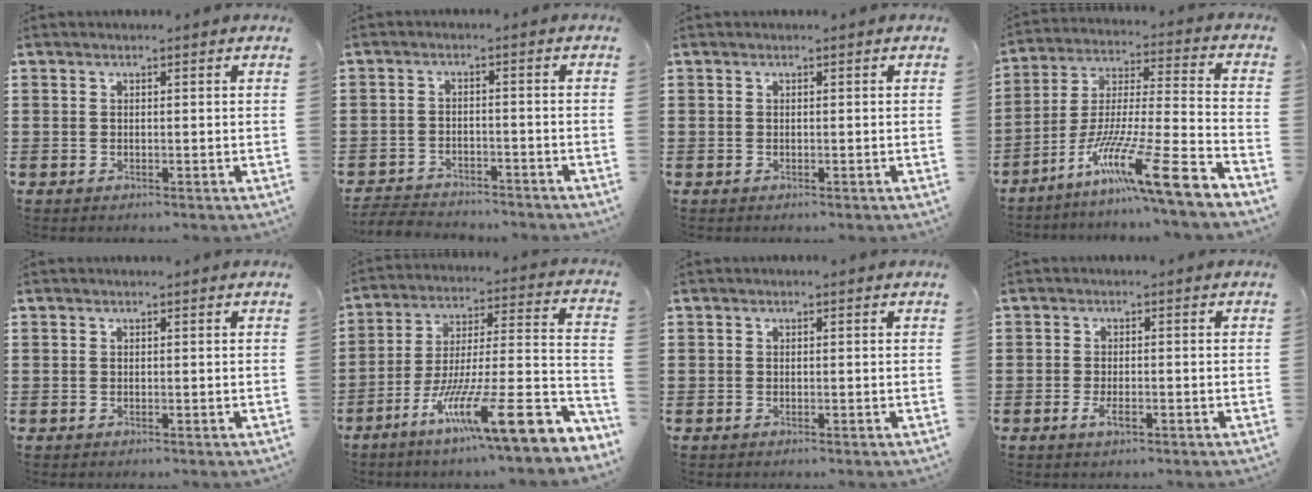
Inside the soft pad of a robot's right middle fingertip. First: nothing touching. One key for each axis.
{"total": 3.3, "fx": -3.3, "fy": 0.5, "fz": 0.0, "tx": -0.005, "ty": -0.001, "tz": -0.071}
{"total": 0.0}
{"total": 14.5, "fx": -10.0, "fy": 0.2, "fz": 10.6, "tx": -0.196, "ty": -0.001, "tz": -0.188}
{"total": 0.0}
{"total": 15.2, "fx": -9.3, "fy": 1.3, "fz": 12.0, "tx": -0.187, "ty": -0.003, "tz": -0.163}
{"total": 0.0}
{"total": 2.2, "fx": -0.9, "fy": 0.7, "fz": 1.9, "tx": -0.042, "ty": -0.004, "tz": -0.020}